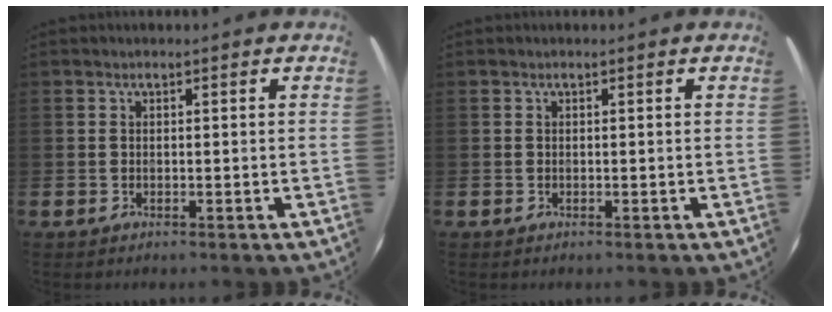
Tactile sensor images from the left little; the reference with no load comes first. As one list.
[{"total": 0.0}]